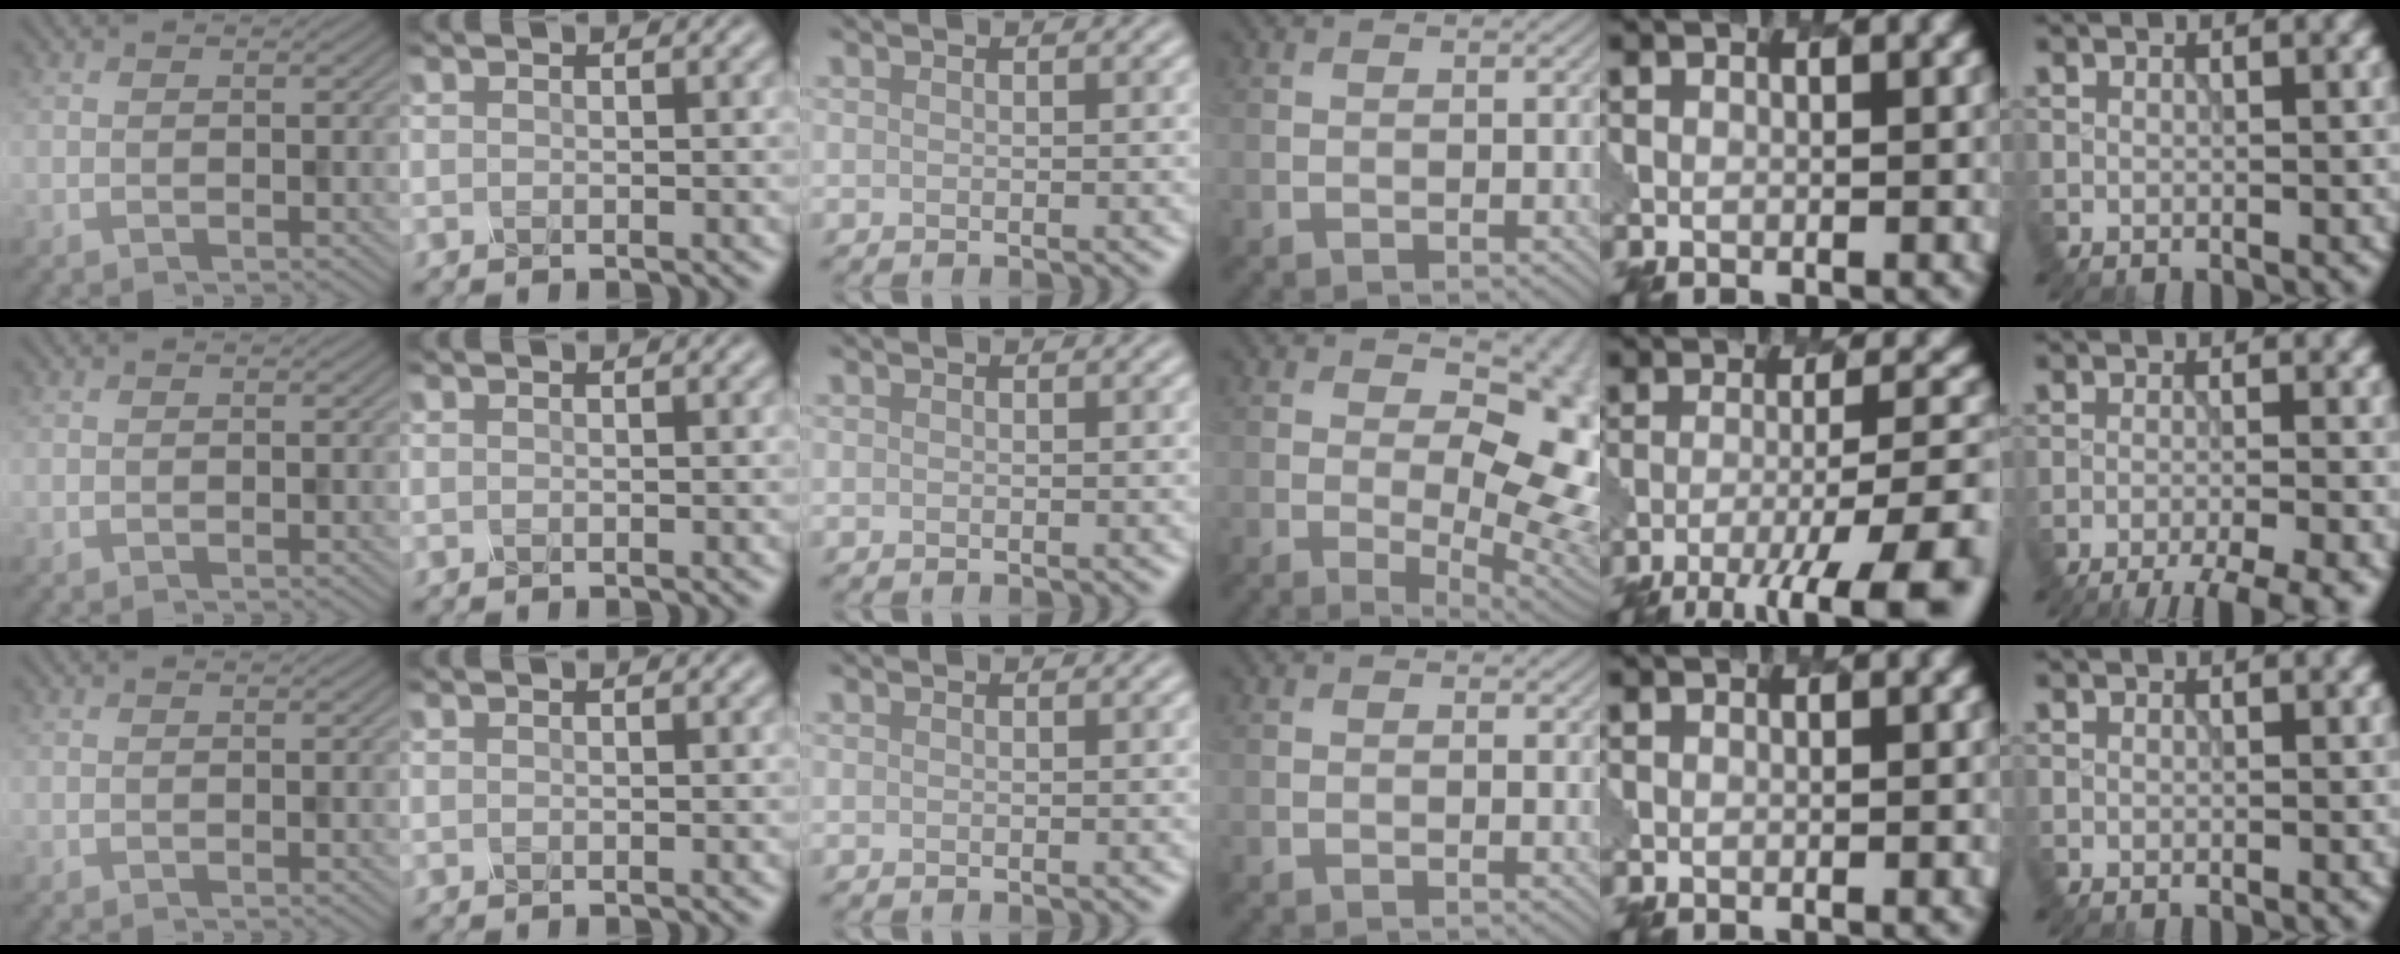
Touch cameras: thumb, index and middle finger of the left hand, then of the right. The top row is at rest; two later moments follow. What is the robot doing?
{"motion": "dispense", "object": "syringe"}